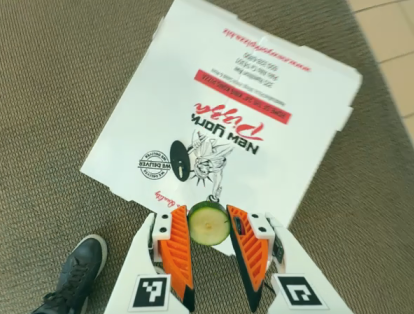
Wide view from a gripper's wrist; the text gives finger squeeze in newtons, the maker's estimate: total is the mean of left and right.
{"total": 8.2, "left": 8.2, "right": 8.3}